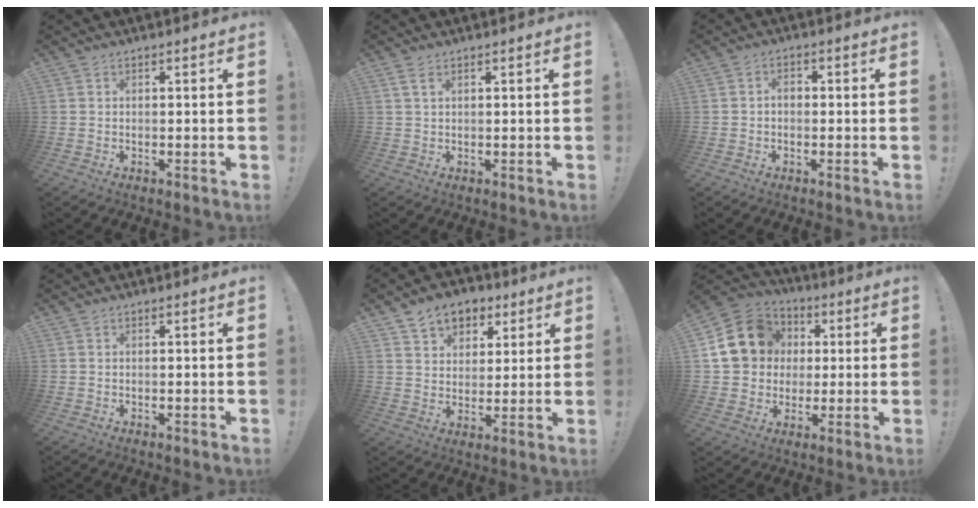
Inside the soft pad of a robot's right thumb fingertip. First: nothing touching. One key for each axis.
{"total": 2.7, "fx": 1.3, "fy": 1.1, "fz": 2.1, "tx": -0.035, "ty": -0.001, "tz": 0.022}
{"total": 1.8, "fx": -0.9, "fy": 1.0, "fz": 1.2, "tx": -0.025, "ty": 0.009, "tz": -0.017}
{"total": 0.0}
{"total": 9.4, "fx": 5.5, "fy": 6.9, "fz": 3.1, "tx": -0.036, "ty": -0.032, "tz": 0.104}
{"total": 17.3, "fx": 3.5, "fy": 15.0, "fz": 7.9, "tx": -0.123, "ty": 0.001, "tz": 0.082}